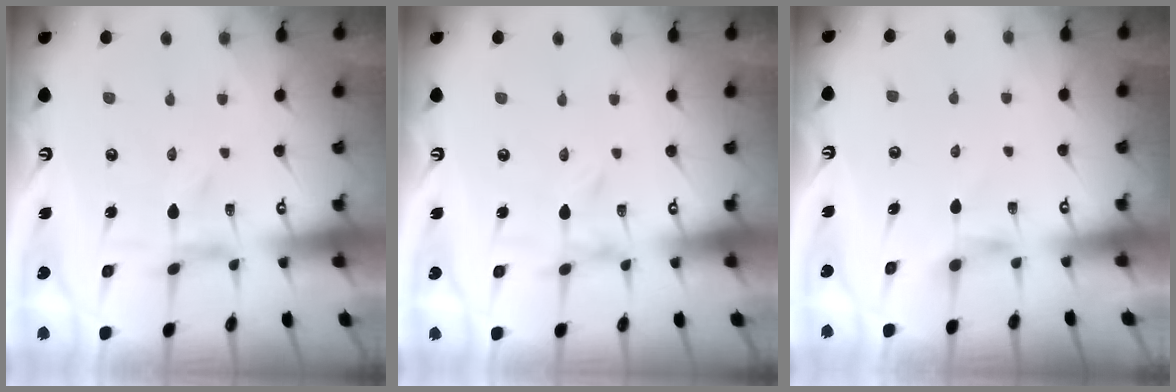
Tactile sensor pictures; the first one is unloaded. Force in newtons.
{"total": 0.0}
{"total": 3.3, "press": 3.3, "slide": 0.5}